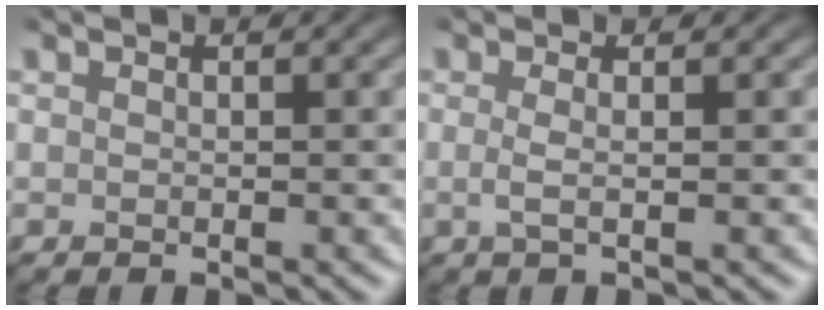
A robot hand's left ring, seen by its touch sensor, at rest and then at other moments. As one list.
[{"total": 1.8, "force": [-0.1, 0.6, 1.7], "torque": [-0.029, -0.003, -0.006]}]